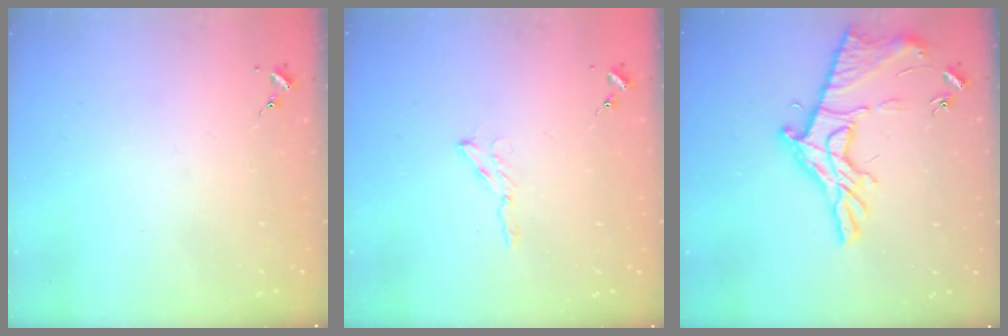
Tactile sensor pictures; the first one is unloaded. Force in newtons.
{"total": 3.9, "press": 3.8, "slide": 0.5}
{"total": 17.4, "press": 17.3, "slide": 0.9}